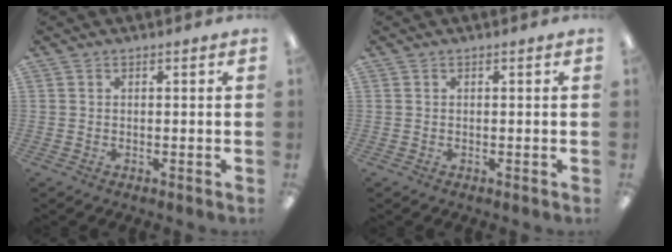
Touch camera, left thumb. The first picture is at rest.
{"total": 0.0}